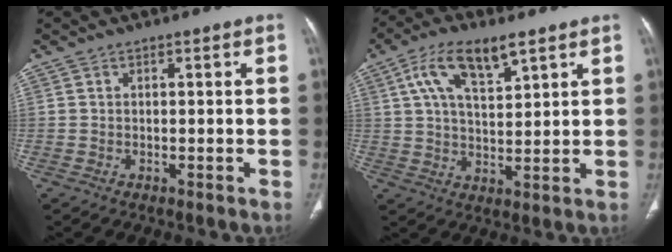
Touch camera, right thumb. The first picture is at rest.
{"total": 11.1, "force": [5.6, 4.4, 8.4], "torque": [-0.146, -0.010, 0.106]}